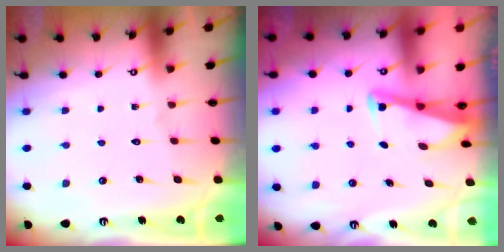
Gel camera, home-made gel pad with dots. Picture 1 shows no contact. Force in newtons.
{"total": 2.8, "press": 2.8, "slide": 0.3}